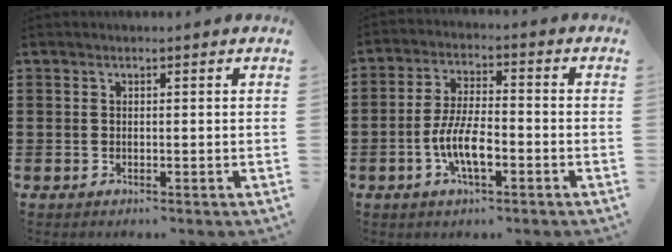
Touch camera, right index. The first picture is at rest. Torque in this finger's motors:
{"motor_torque": [1.56, 0.57, 0.84, 0.21]}